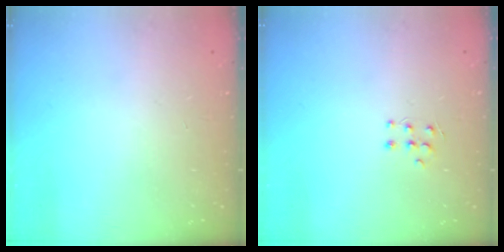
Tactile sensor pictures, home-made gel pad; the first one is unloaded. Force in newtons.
{"total": 4.8, "press": 4.7, "slide": 0.8}